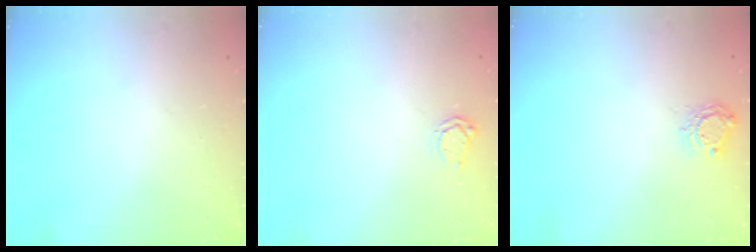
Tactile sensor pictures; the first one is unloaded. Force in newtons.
{"total": 3.8, "press": 3.8, "slide": 0.5}
{"total": 5.2, "press": 5.2, "slide": 0.5}